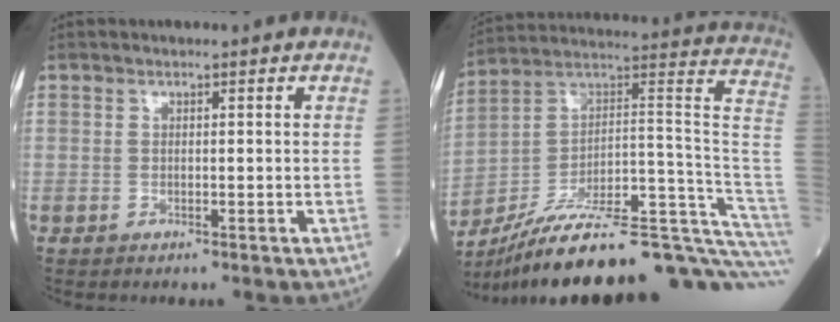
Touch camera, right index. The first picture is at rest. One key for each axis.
{"total": 34.3, "fx": -27.0, "fy": 2.6, "fz": 20.9, "tx": -0.189, "ty": 0.018, "tz": -0.386}